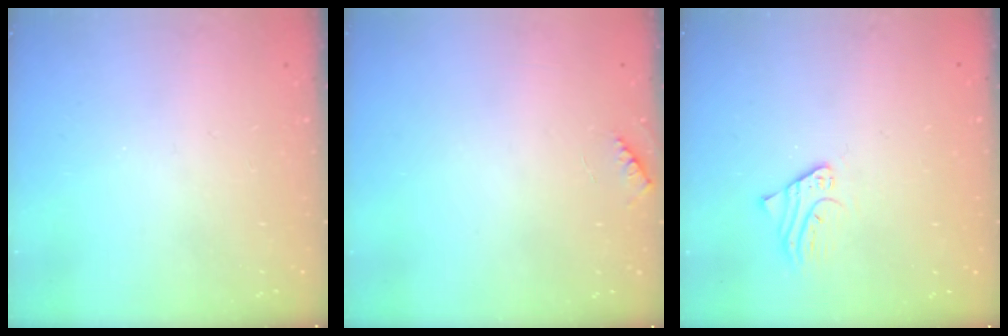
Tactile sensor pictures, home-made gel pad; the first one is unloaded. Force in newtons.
{"total": 3.4, "press": 3.4, "slide": 0.4}
{"total": 2.2, "press": 2.2, "slide": 0.3}